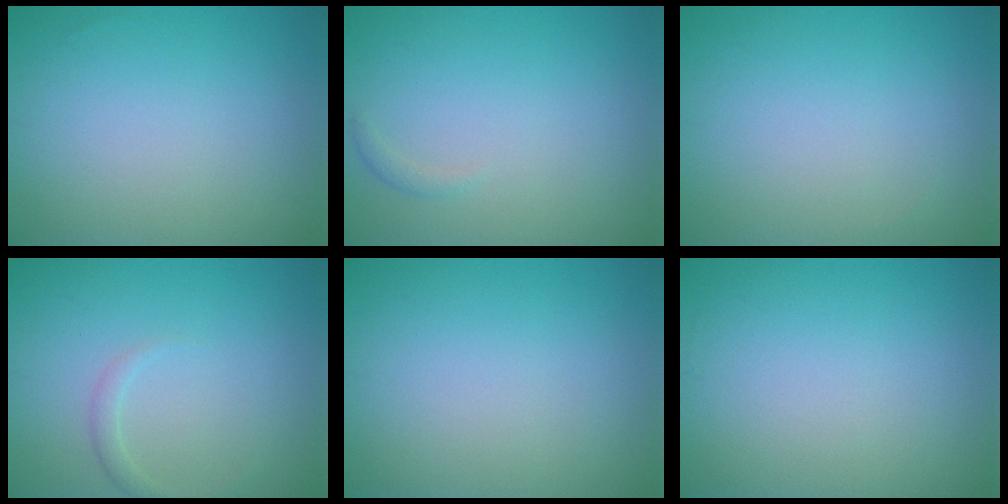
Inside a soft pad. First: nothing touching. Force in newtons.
{"total": 0.6, "press": 0.6, "slide": 0.0}
{"total": 0.0}
{"total": 1.2, "press": 1.2, "slide": 0.1}
{"total": 0.0}
{"total": 0.0}